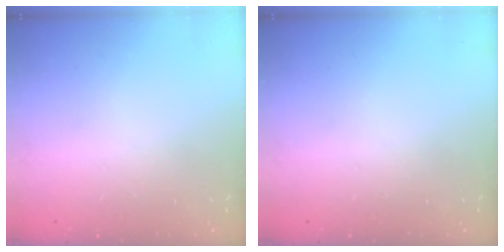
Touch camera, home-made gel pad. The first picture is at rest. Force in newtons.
{"total": 0.0}